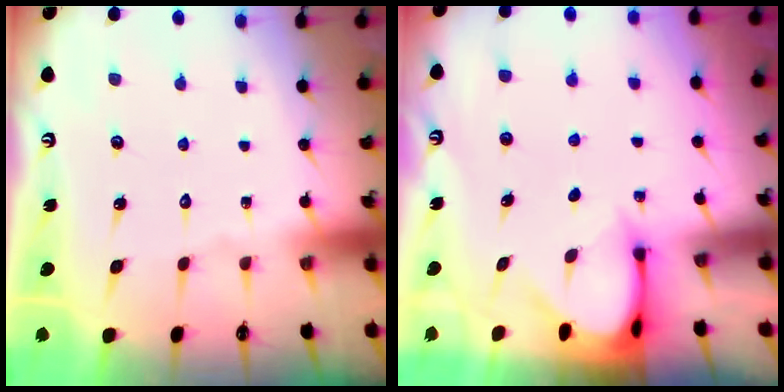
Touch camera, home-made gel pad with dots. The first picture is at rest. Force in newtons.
{"total": 3.3, "press": 3.3, "slide": 0.3}